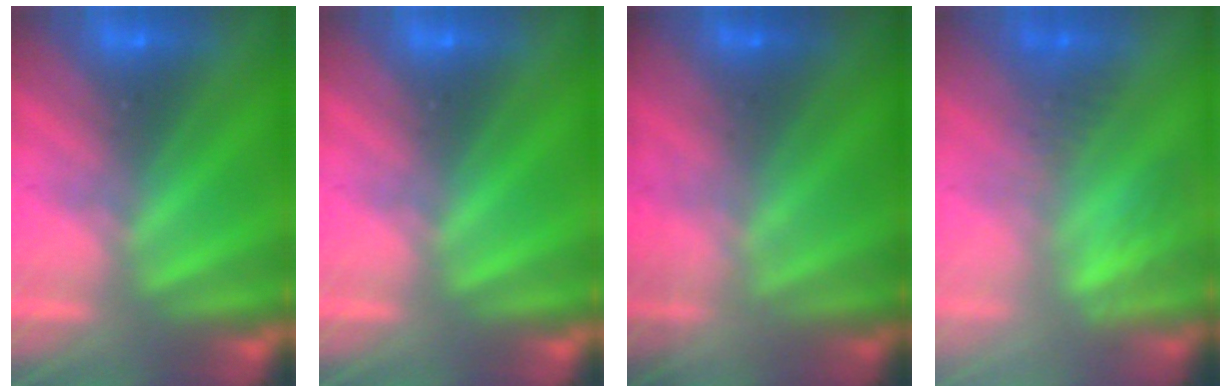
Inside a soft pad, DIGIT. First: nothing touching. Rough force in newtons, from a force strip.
{"total": 0.0}
{"total": 1.7}
{"total": 2.9}